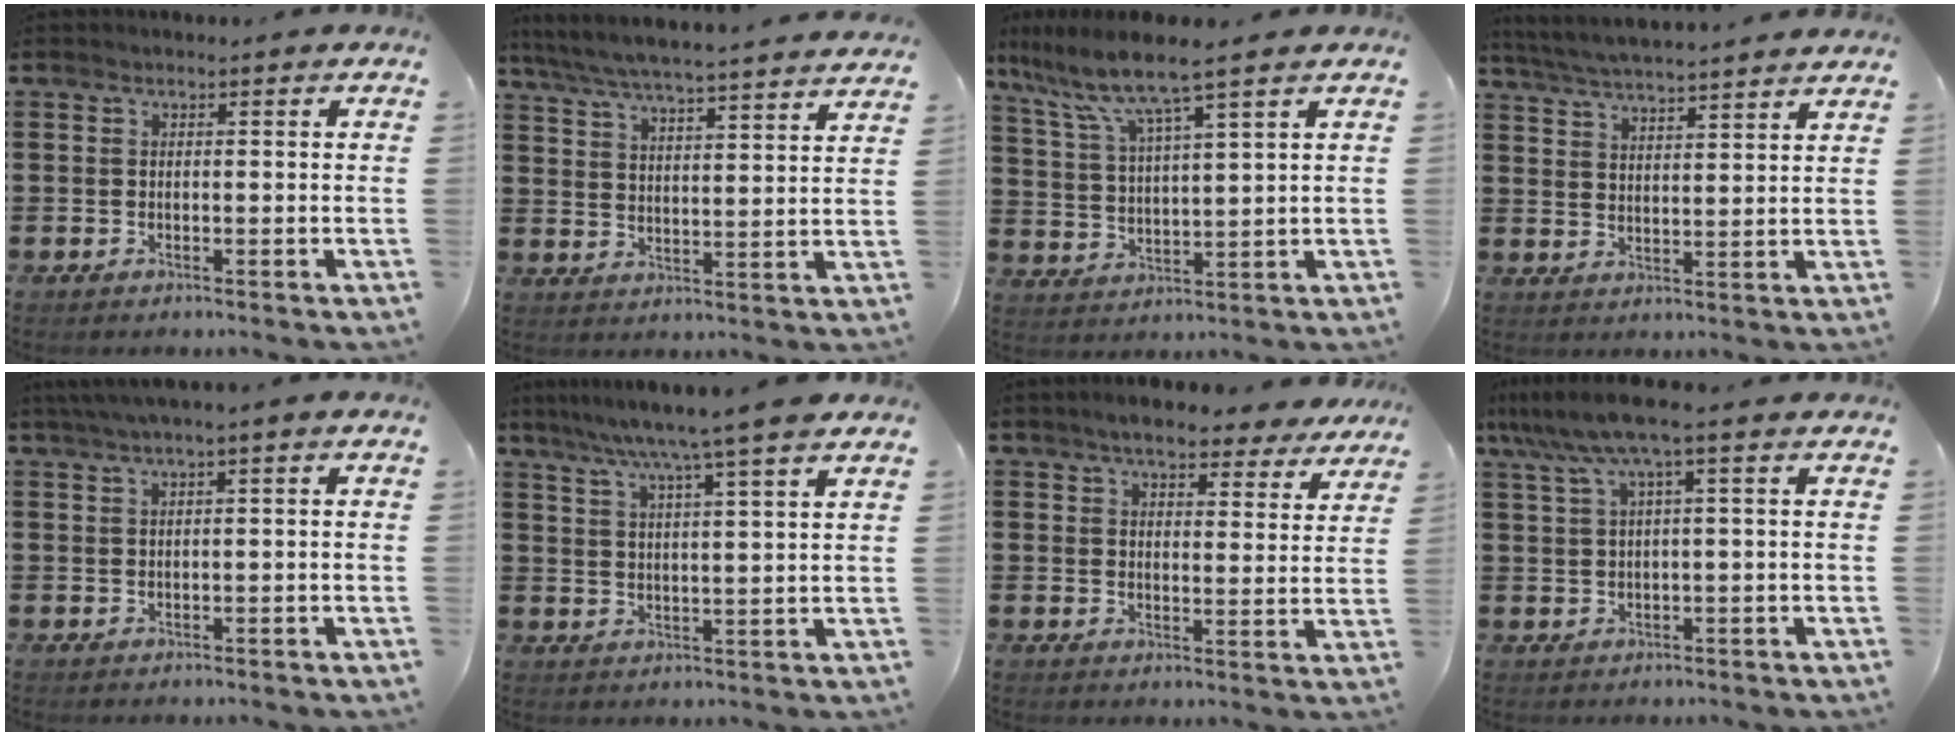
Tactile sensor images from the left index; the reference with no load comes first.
{"total": 5.6, "force": [5.3, -0.7, 1.7], "torque": [-0.056, -0.039, 0.088]}
{"total": 7.5, "force": [5.8, 0.1, 4.7], "torque": [-0.115, -0.030, 0.095]}
{"total": 5.0, "force": [4.9, -0.6, 1.0], "torque": [-0.039, -0.028, 0.085]}
{"total": 2.1, "force": [0.5, -0.1, 2.0], "torque": [-0.035, -0.002, 0.009]}
{"total": 7.6, "force": [6.0, -1.3, 4.5], "torque": [-0.103, -0.023, 0.100]}
{"total": 6.1, "force": [5.4, 1.3, 2.4], "torque": [-0.059, -0.014, 0.097]}
{"total": 5.9, "force": [2.4, 0.0, 5.3], "torque": [-0.123, -0.014, 0.035]}